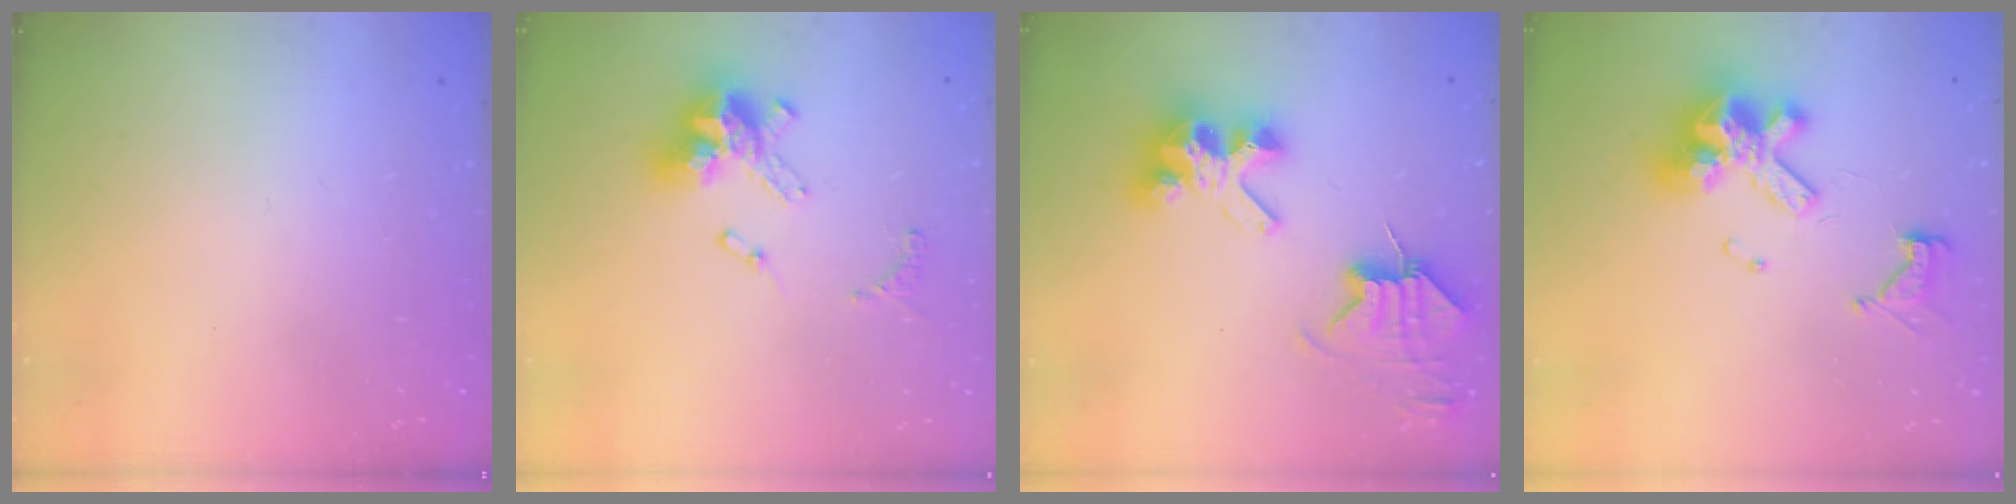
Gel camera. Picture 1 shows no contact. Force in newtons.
{"total": 13.4, "press": 13.4, "slide": 1.3}
{"total": 9.9, "press": 9.9, "slide": 1.1}
{"total": 13.1, "press": 13.0, "slide": 1.6}